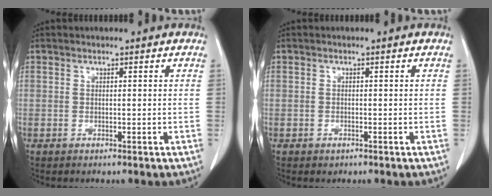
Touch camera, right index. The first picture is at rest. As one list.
[{"total": 0.5, "force": [-0.3, 0.4, 0.2], "torque": [-0.005, 0.001, -0.002]}]